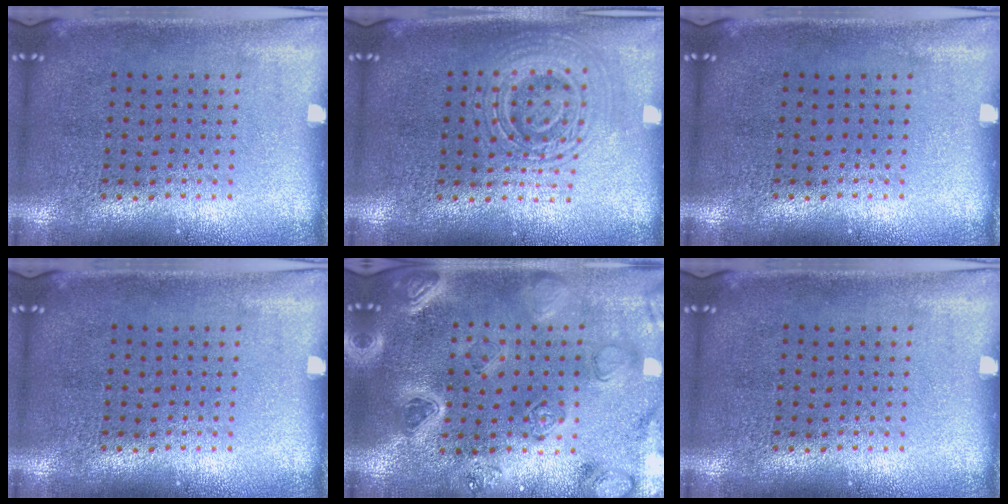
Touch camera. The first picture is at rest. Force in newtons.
{"total": 2.8, "press": 2.8, "slide": 0.5}
{"total": 0.0}
{"total": 0.0}
{"total": 2.3, "press": 2.3, "slide": 0.2}
{"total": 0.0}